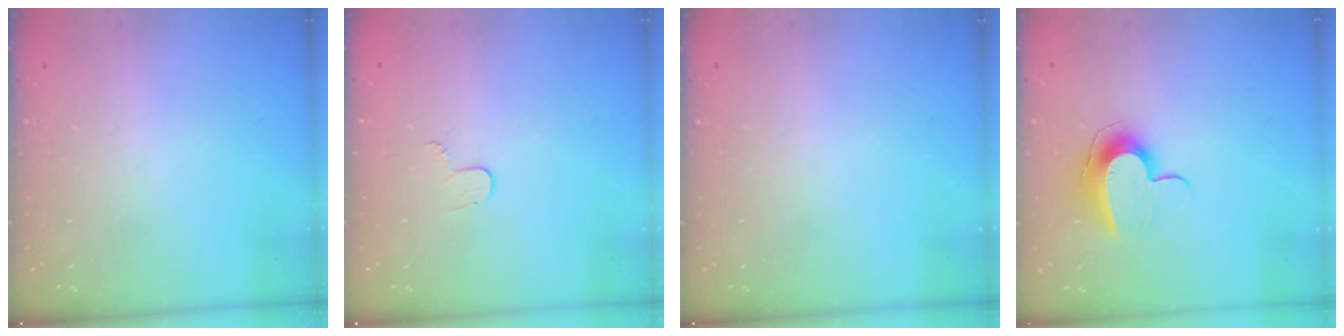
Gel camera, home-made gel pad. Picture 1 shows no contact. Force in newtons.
{"total": 3.4, "press": 3.4, "slide": 0.4}
{"total": 0.0}
{"total": 9.8, "press": 9.8, "slide": 0.5}